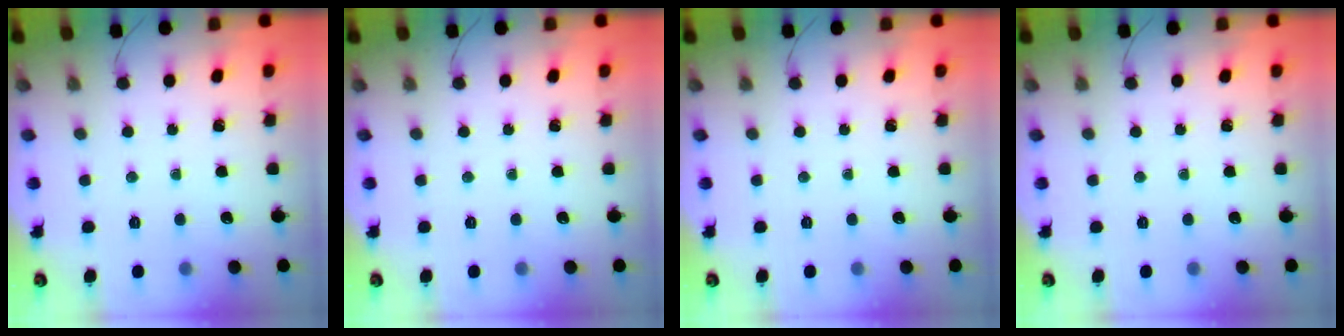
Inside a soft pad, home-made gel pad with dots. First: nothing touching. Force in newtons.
{"total": 0.0}
{"total": 0.0}
{"total": 0.0}